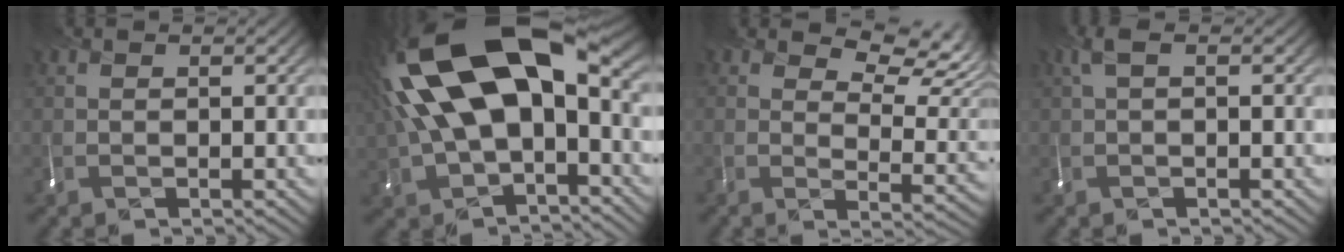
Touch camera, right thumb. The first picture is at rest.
{"total": 17.2, "force": [1.9, 9.3, 14.4], "torque": [-0.288, -0.005, 0.039]}
{"total": 8.6, "force": [6.1, 3.1, 5.2], "torque": [-0.077, -0.008, 0.082]}
{"total": 1.1, "force": [0.2, 0.0, 1.1], "torque": [-0.027, 0.003, 0.001]}